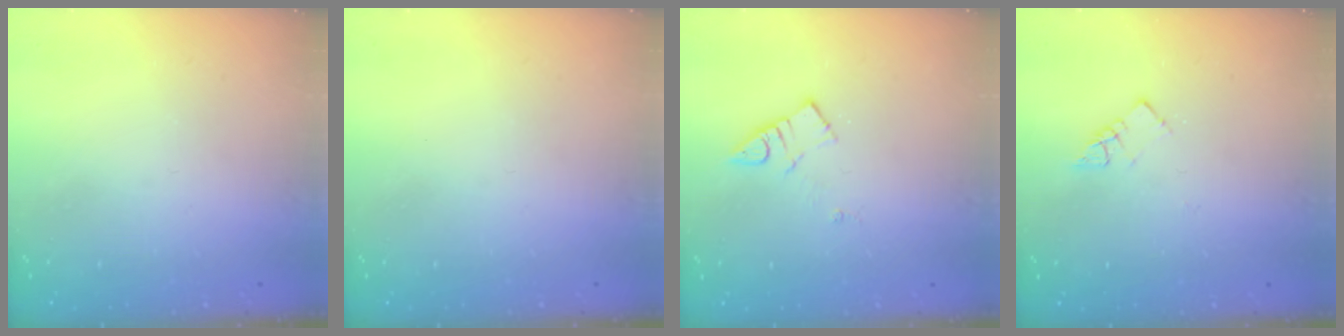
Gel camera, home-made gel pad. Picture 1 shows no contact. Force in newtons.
{"total": 0.0}
{"total": 3.8, "press": 3.8, "slide": 0.5}
{"total": 3.6, "press": 3.5, "slide": 0.2}